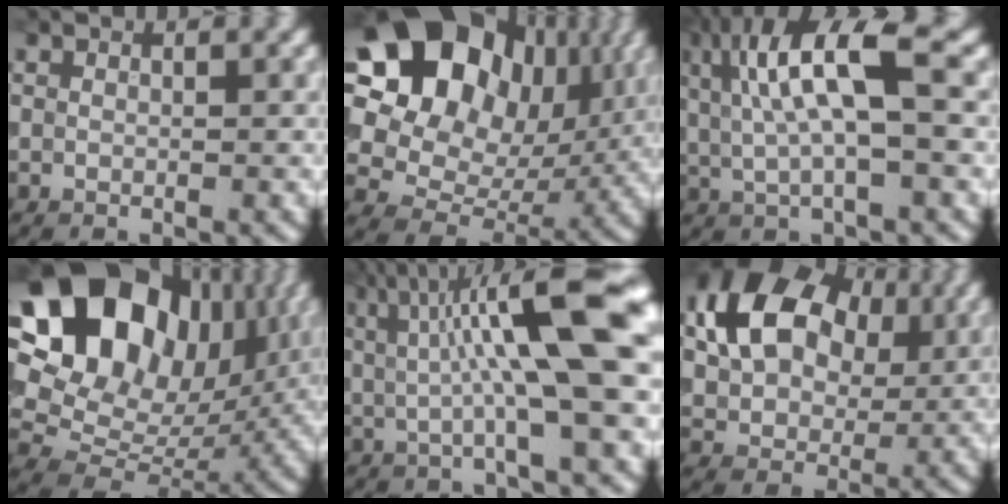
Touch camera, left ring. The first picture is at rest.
{"total": 16.5, "force": [5.8, 12.3, 9.5], "torque": [-0.170, 0.044, 0.092]}
{"total": 8.4, "force": [1.9, 2.3, 7.9], "torque": [-0.156, 0.004, 0.033]}
{"total": 19.8, "force": [7.5, 14.3, 11.4], "torque": [-0.222, 0.055, 0.133]}
{"total": 11.7, "force": [2.1, 2.5, 11.3], "torque": [-0.168, 0.008, 0.030]}
{"total": 11.6, "force": [3.5, 7.7, 8.0], "torque": [-0.158, 0.014, 0.054]}